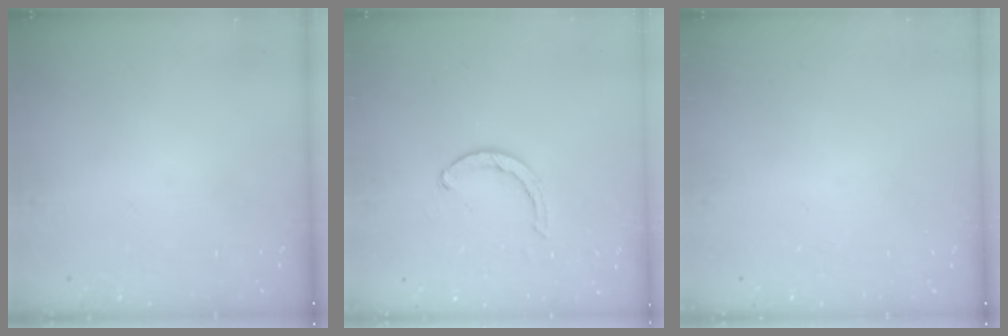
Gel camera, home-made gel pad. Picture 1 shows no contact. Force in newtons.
{"total": 2.6, "press": 2.5, "slide": 0.4}
{"total": 0.0}